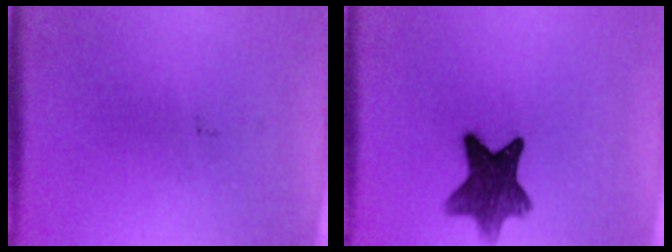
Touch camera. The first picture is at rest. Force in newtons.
{"total": 9.3}